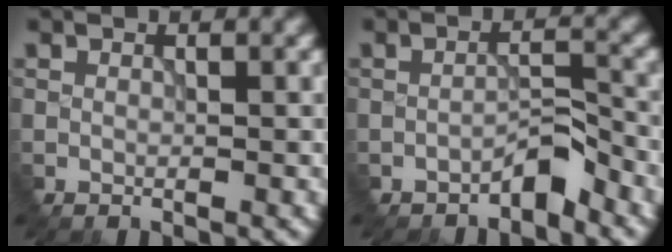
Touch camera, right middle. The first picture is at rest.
{"total": 2.3, "force": [-1.9, 0.4, 1.1], "torque": [-0.018, 0.012, -0.034]}